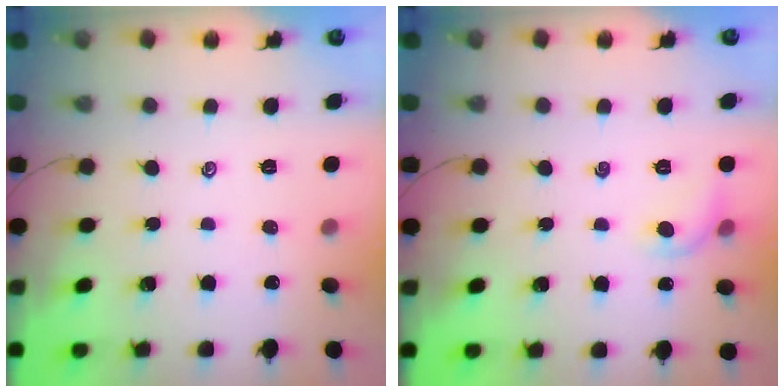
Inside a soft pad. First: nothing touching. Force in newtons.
{"total": 6.6, "press": 6.5, "slide": 1.3}